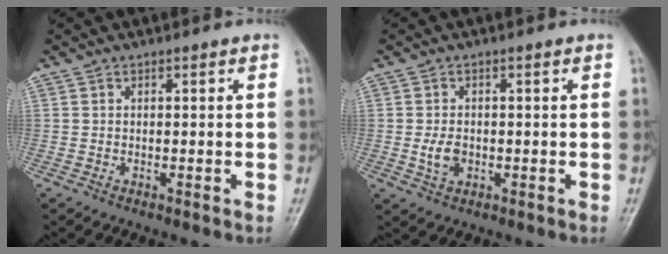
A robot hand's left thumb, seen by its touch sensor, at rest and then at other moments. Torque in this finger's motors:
{"motor_torque": [0.04, -0.18, 0.50, 0.16, 0.02]}